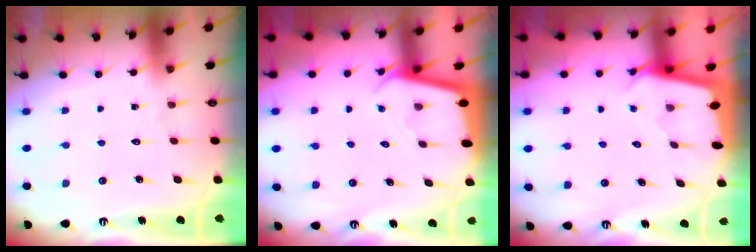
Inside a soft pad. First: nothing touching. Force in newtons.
{"total": 2.5, "press": 2.5, "slide": 0.1}
{"total": 2.4, "press": 2.4, "slide": 0.1}